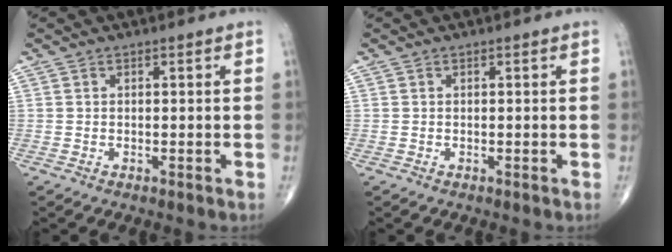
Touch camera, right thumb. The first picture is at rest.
{"total": 0.0}